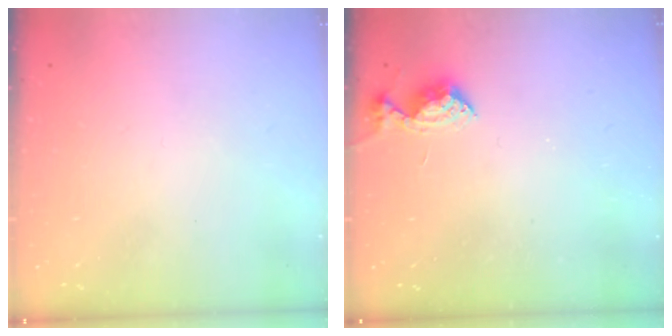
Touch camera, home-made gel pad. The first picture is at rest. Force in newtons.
{"total": 6.7, "press": 6.6, "slide": 0.7}